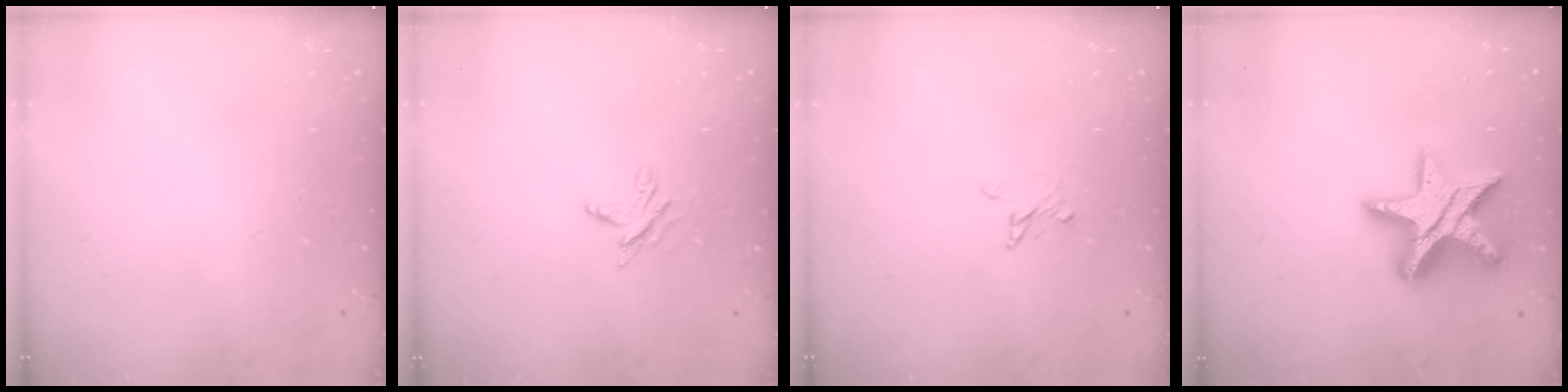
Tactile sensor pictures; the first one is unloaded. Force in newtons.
{"total": 3.8, "press": 3.8, "slide": 0.5}
{"total": 2.8, "press": 2.7, "slide": 0.3}
{"total": 16.2, "press": 16.2, "slide": 1.0}